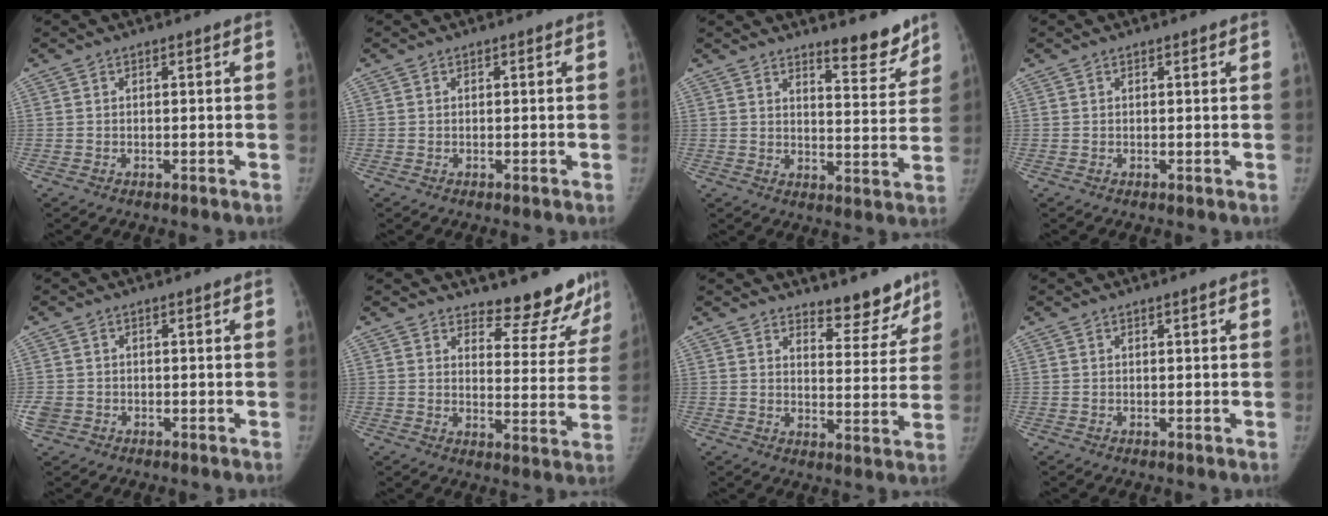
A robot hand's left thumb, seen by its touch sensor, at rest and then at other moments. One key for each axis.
{"total": 0.0}
{"total": 7.5, "fx": 6.4, "fy": 1.9, "fz": 3.5, "tx": -0.019, "ty": -0.056, "tz": 0.093}
{"total": 0.0}
{"total": 2.9, "fx": -1.0, "fy": 2.5, "fz": 1.1, "tx": -0.026, "ty": 0.004, "tz": -0.016}
{"total": 11.4, "fx": 10.4, "fy": 3.7, "fz": 2.8, "tx": 0.009, "ty": -0.097, "tz": 0.127}
{"total": 8.1, "fx": 7.0, "fy": 3.1, "fz": 2.7, "tx": 0.004, "ty": -0.059, "tz": 0.098}
{"total": 0.7, "fx": 0.4, "fy": 0.1, "fz": 0.6, "tx": -0.010, "ty": 0.001, "tz": 0.005}